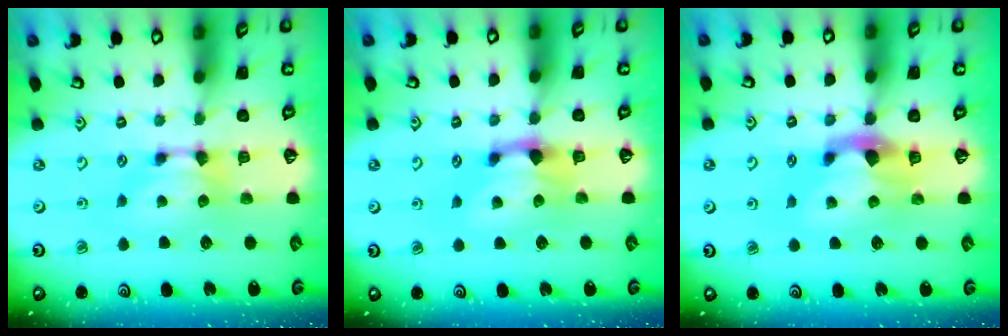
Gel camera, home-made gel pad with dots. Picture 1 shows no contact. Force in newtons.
{"total": 1.4, "press": 0.9, "slide": 1.1}
{"total": 2.8, "press": 2.5, "slide": 1.3}